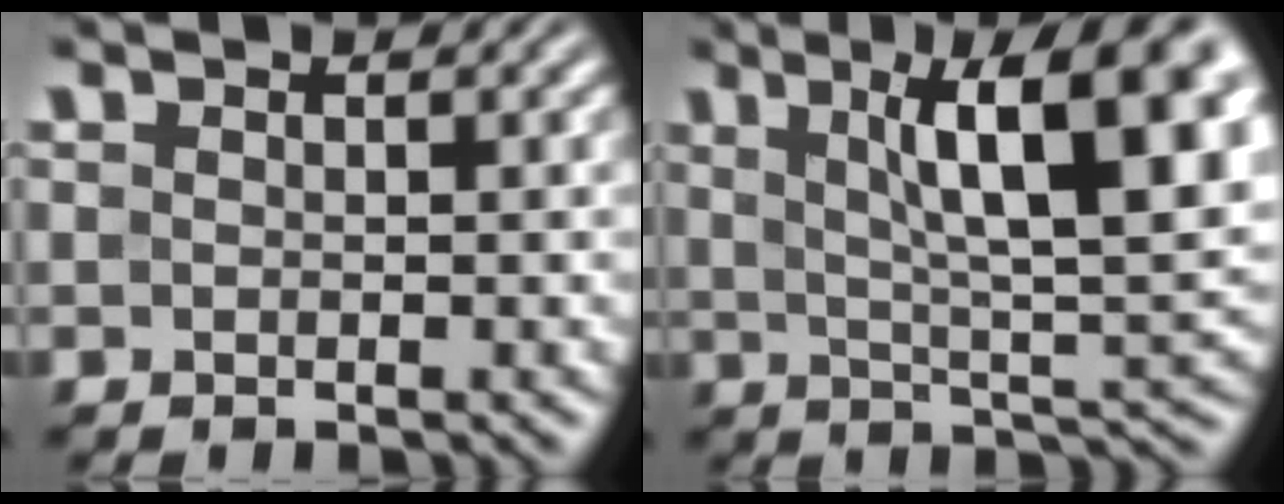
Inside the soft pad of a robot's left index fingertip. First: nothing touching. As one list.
[{"total": 12.6, "force": [4.4, 3.4, 11.4], "torque": [-0.156, 0.006, 0.071]}]